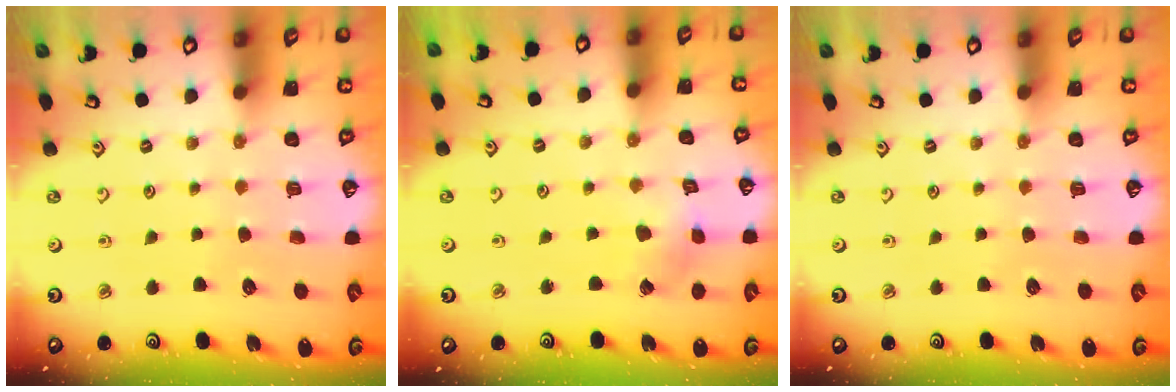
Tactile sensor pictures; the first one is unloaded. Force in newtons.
{"total": 2.7, "press": 2.7, "slide": 0.2}
{"total": 0.0}